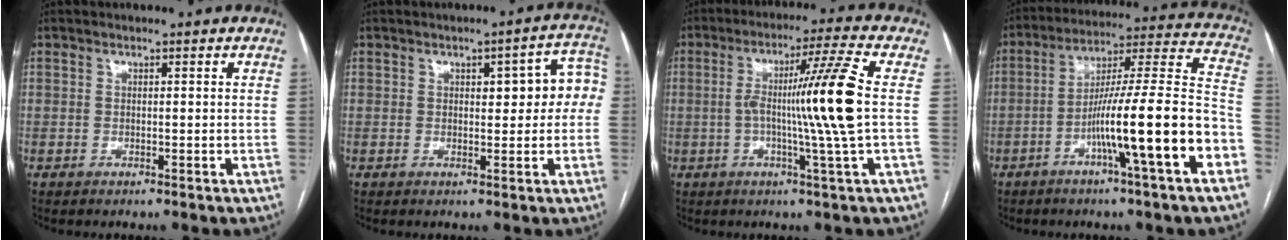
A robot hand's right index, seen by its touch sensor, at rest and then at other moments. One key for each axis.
{"total": 7.3, "fx": 1.2, "fy": 2.7, "fz": 6.7, "tx": -0.069, "ty": 0.033, "tz": 0.013}
{"total": 12.0, "fx": -0.2, "fy": -2.6, "fz": 11.7, "tx": -0.202, "ty": 0.002, "tz": 0.000}
{"total": 18.3, "fx": -6.9, "fy": -0.4, "fz": 16.9, "tx": -0.248, "ty": 0.012, "tz": -0.111}